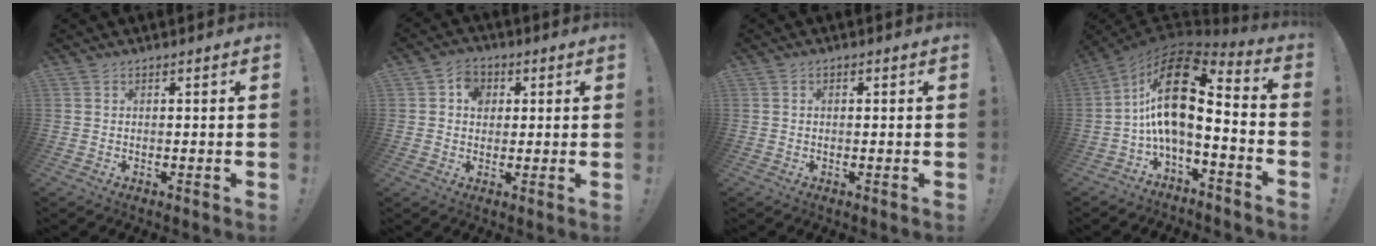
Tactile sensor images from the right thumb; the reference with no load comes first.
{"total": 5.8, "force": [1.0, 5.0, 2.8], "torque": [-0.034, 0.001, 0.016]}
{"total": 0.8, "force": [-0.4, 0.5, 0.6], "torque": [-0.012, 0.003, -0.007]}
{"total": 18.4, "force": [3.1, 7.6, 16.5], "torque": [-0.301, -0.018, 0.050]}